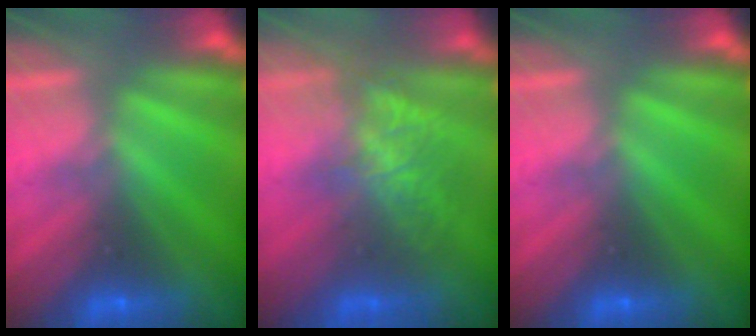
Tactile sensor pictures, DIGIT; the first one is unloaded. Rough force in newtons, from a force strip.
{"total": 4.6}
{"total": 0.0}